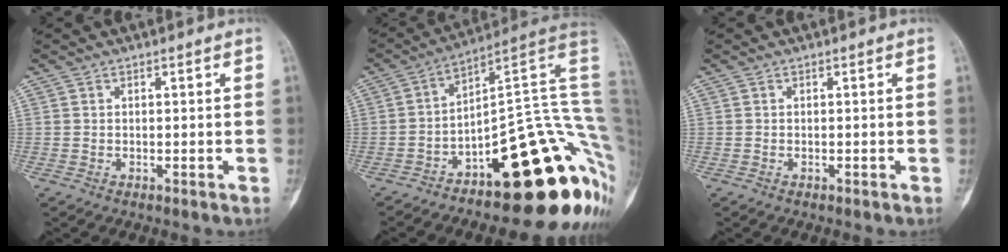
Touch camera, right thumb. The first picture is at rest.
{"total": 24.7, "force": [-5.3, 9.0, 22.3], "torque": [-0.178, 0.097, -0.064]}
{"total": 0.0}